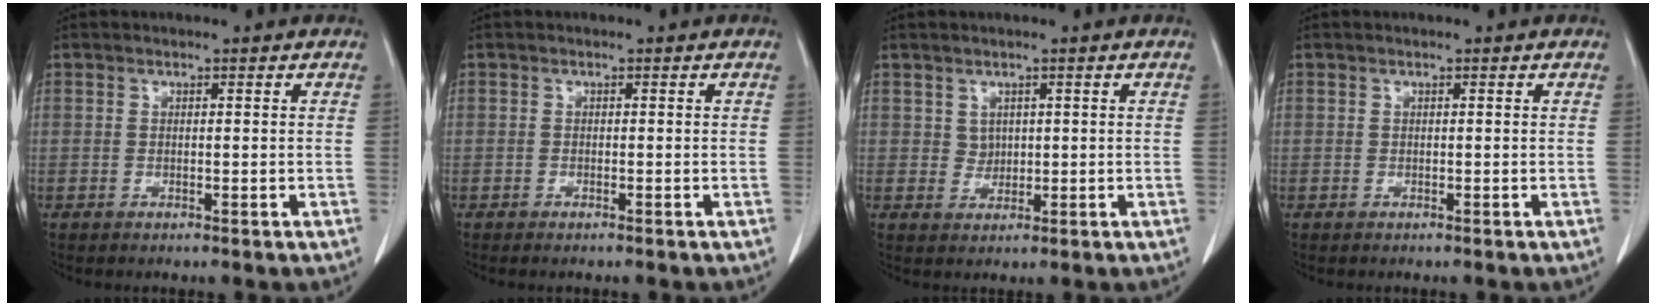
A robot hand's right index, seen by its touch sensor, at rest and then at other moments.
{"total": 0.7, "force": [-0.6, 0.0, 0.3], "torque": [-0.010, -0.002, -0.009]}
{"total": 1.7, "force": [0.5, 1.5, 0.5], "torque": [-0.005, -0.003, 0.010]}
{"total": 0.0}